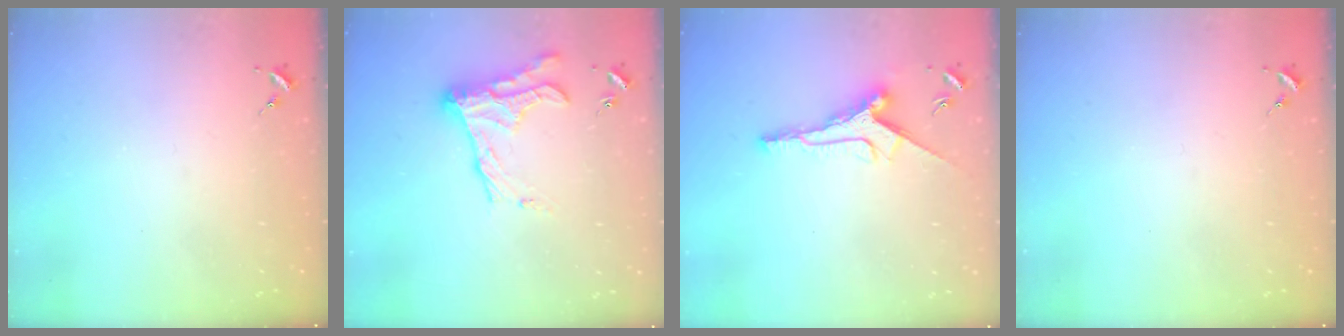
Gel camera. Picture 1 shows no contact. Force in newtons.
{"total": 16.1, "press": 16.0, "slide": 0.9}
{"total": 10.5, "press": 10.5, "slide": 0.3}
{"total": 0.0}